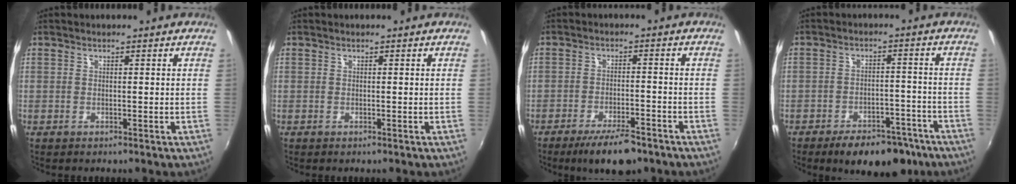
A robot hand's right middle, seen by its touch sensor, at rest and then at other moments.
{"total": 0.0}
{"total": 9.0, "force": [-6.8, 2.7, 5.3], "torque": [-0.114, -0.013, -0.107]}
{"total": 11.6, "force": [-8.6, 5.4, 5.6], "torque": [-0.099, 0.017, -0.108]}